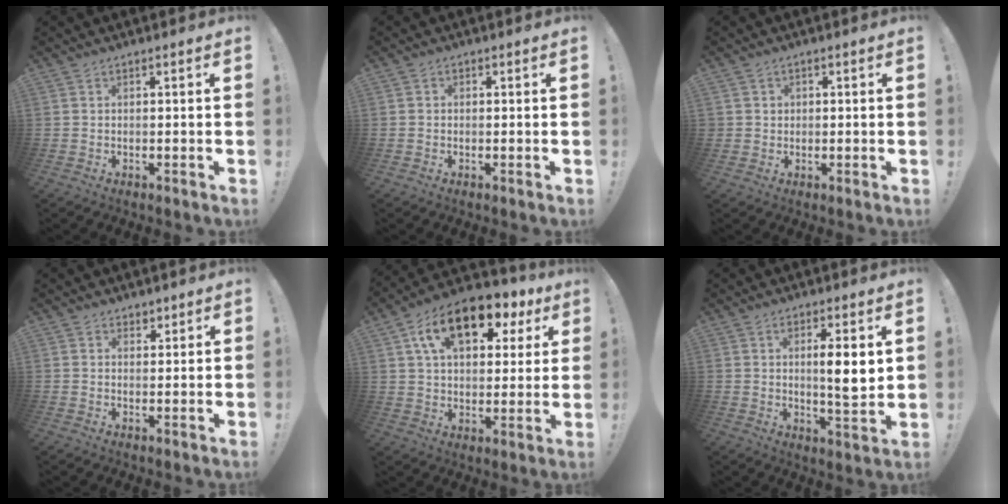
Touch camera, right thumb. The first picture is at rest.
{"total": 1.1, "force": [-0.2, 1.0, 0.3], "torque": [-0.007, 0.004, -0.004]}
{"total": 2.1, "force": [0.7, 2.0, 0.2], "torque": [0.003, -0.004, 0.011]}
{"total": 2.5, "force": [1.9, 1.6, 0.3], "torque": [0.011, -0.012, 0.032]}
{"total": 16.3, "force": [8.2, 9.1, 10.7], "torque": [-0.168, -0.035, 0.143]}
{"total": 7.3, "force": [1.8, 1.0, 7.0], "torque": [-0.105, -0.012, 0.023]}